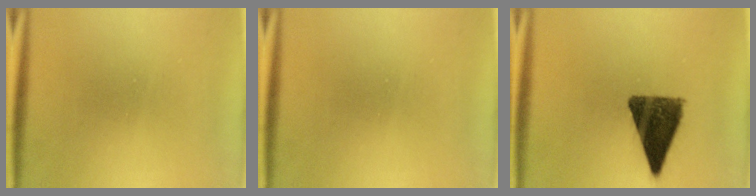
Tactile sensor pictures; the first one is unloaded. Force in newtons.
{"total": 0.0}
{"total": 10.9}